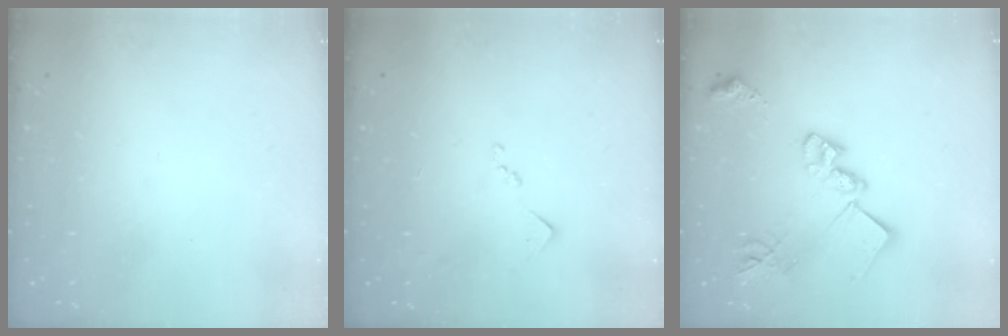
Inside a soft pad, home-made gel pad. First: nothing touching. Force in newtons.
{"total": 6.8, "press": 6.8, "slide": 0.5}
{"total": 19.3, "press": 19.2, "slide": 1.0}